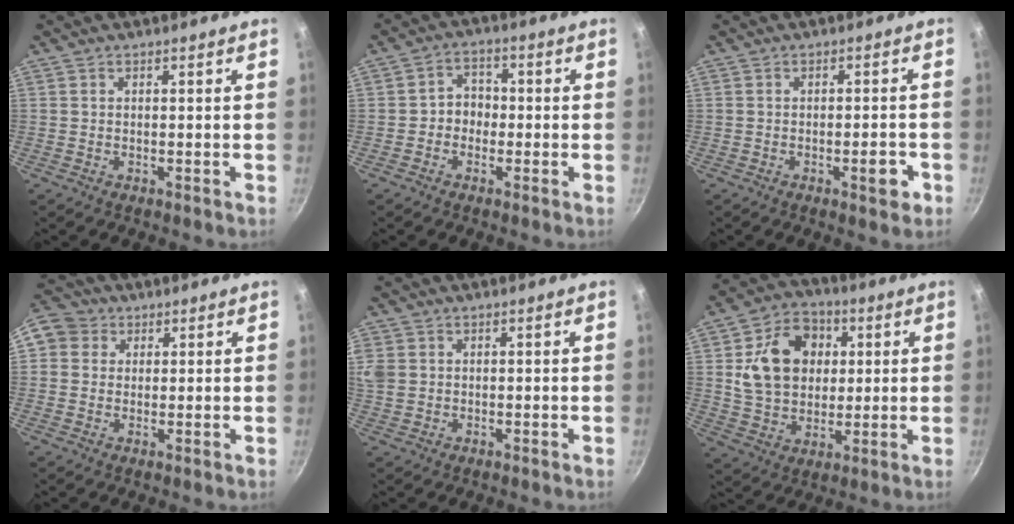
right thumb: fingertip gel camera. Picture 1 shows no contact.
{"total": 4.6, "force": [-0.9, 3.9, 2.1], "torque": [0.001, 0.018, -0.023]}
{"total": 4.0, "force": [-1.7, 1.5, 3.3], "torque": [-0.032, 0.013, -0.019]}
{"total": 8.0, "force": [2.2, 7.2, 2.9], "torque": [-0.033, 0.014, 0.026]}
{"total": 5.0, "force": [1.0, 4.2, 2.6], "torque": [-0.052, 0.005, 0.023]}
{"total": 15.8, "force": [3.0, 12.3, 9.3], "torque": [-0.129, 0.007, 0.049]}